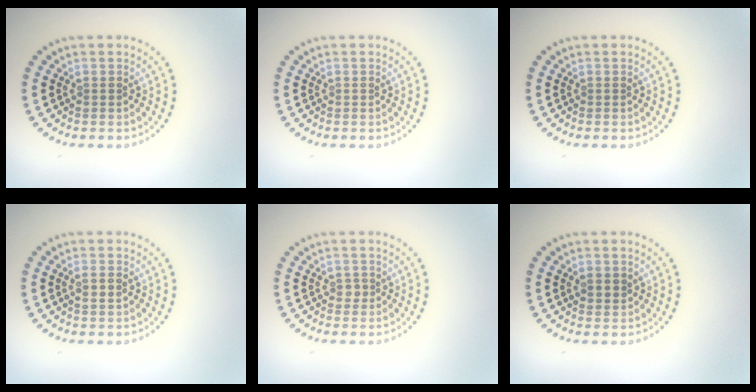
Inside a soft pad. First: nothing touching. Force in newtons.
{"total": 0.0}
{"total": 0.0}
{"total": 1.1, "press": 1.1, "slide": 0.3}
{"total": 0.7, "press": 0.6, "slide": 0.4}
{"total": 1.2, "press": 1.1, "slide": 0.4}